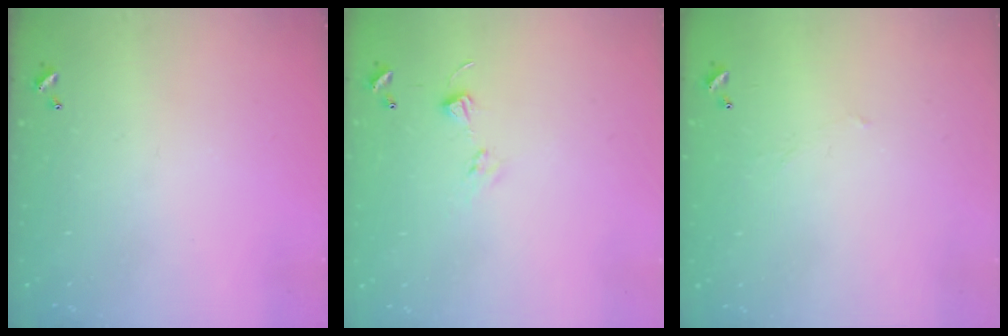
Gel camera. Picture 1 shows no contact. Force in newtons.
{"total": 5.0, "press": 5.0, "slide": 0.6}
{"total": 6.0, "press": 6.0, "slide": 0.9}